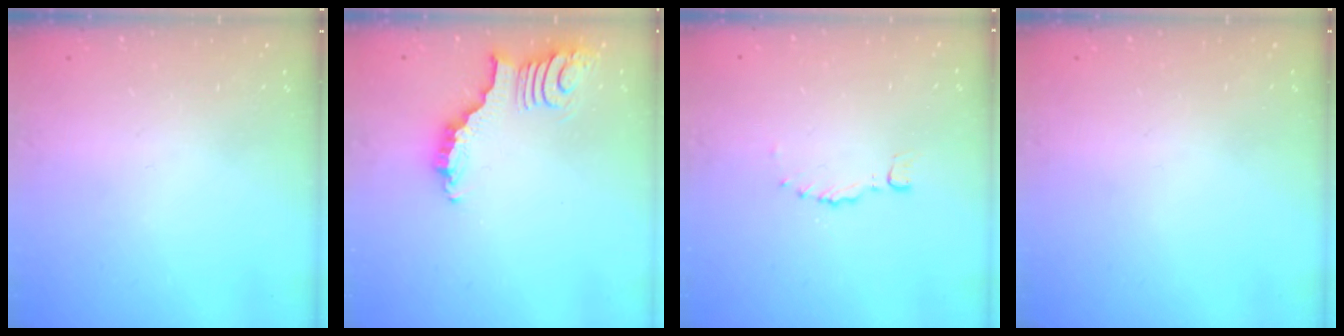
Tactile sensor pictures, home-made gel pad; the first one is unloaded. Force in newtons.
{"total": 3.1, "press": 3.1, "slide": 0.6}
{"total": 0.0}
{"total": 0.0}